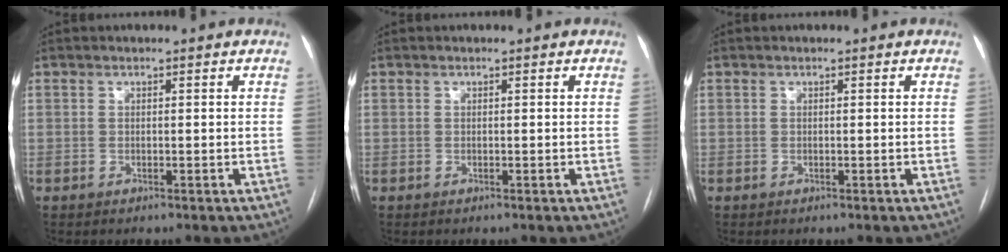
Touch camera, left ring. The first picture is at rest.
{"total": 0.0}
{"total": 0.0}